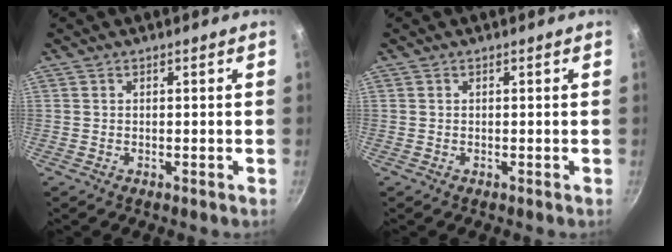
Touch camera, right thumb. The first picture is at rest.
{"total": 0.0}